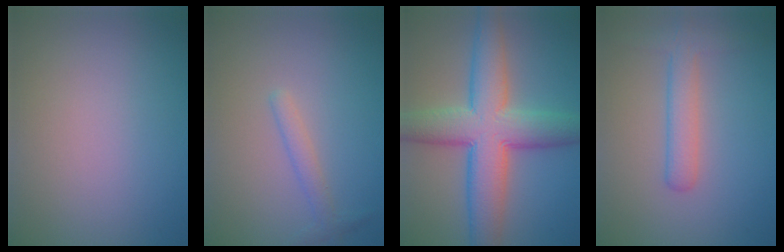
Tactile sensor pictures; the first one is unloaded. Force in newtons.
{"total": 1.5, "press": 1.5, "slide": 0.1}
{"total": 9.3, "press": 9.3, "slide": 0.3}
{"total": 3.0, "press": 3.0, "slide": 0.0}